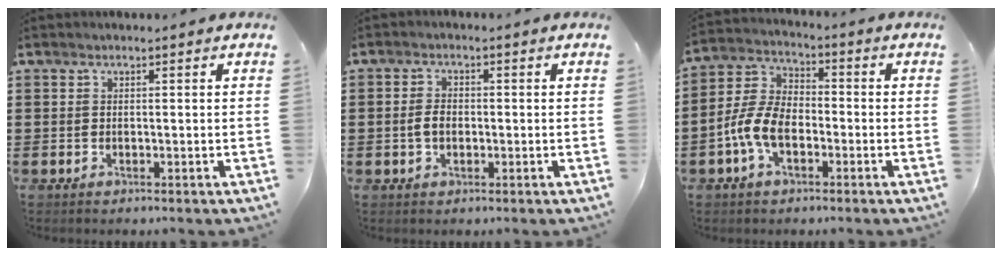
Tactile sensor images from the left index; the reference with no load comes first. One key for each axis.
{"total": 2.9, "fx": -0.3, "fy": 1.7, "fz": 2.2, "tx": -0.051, "ty": 0.002, "tz": -0.008}
{"total": 7.3, "fx": -2.9, "fy": 4.1, "fz": 5.3, "tx": -0.140, "ty": 0.000, "tz": -0.065}